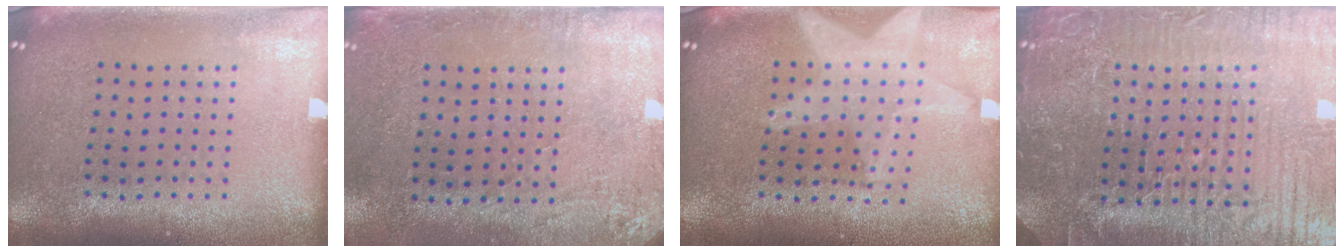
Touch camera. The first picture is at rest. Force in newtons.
{"total": 2.8, "press": 2.3, "slide": 1.6}
{"total": 2.1, "press": 1.7, "slide": 1.2}
{"total": 6.0, "press": 5.5, "slide": 2.4}